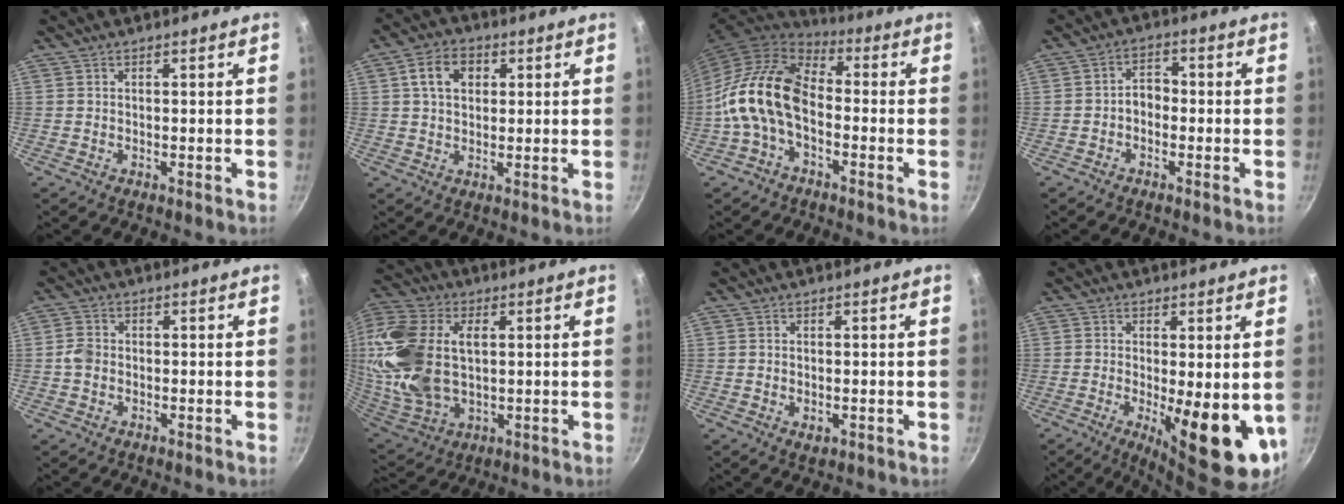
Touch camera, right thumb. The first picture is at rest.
{"total": 7.3, "force": [2.1, 5.3, 4.5], "torque": [-0.061, 0.008, 0.028]}
{"total": 14.7, "force": [-3.3, 9.0, 11.1], "torque": [-0.193, 0.042, -0.082]}
{"total": 3.7, "force": [-1.1, 2.6, 2.3], "torque": [-0.022, 0.022, -0.026]}
{"total": 2.9, "force": [-0.5, 2.4, 1.6], "torque": [-0.028, 0.010, -0.015]}
{"total": 25.2, "force": [4.0, 16.4, 18.7], "torque": [-0.421, 0.002, 0.075]}
{"total": 1.9, "force": [-0.3, 1.1, 1.5], "torque": [-0.023, -0.004, -0.002]}
{"total": 13.2, "force": [-2.1, 4.1, 12.4], "torque": [-0.152, -0.015, -0.016]}